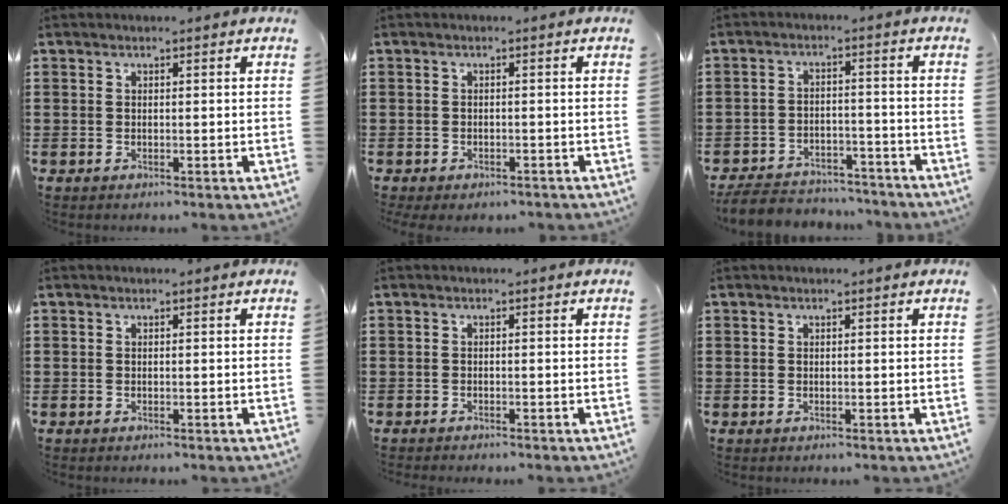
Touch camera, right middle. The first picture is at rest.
{"total": 0.9, "force": [-0.9, 0.2, 0.2], "torque": [-0.008, -0.003, -0.018]}
{"total": 5.2, "force": [-5.1, 1.0, 0.6], "torque": [-0.022, 0.007, -0.105]}
{"total": 0.0}
{"total": 0.7, "force": [-0.7, -0.1, 0.0], "torque": [-0.003, -0.003, -0.013]}
{"total": 0.0}